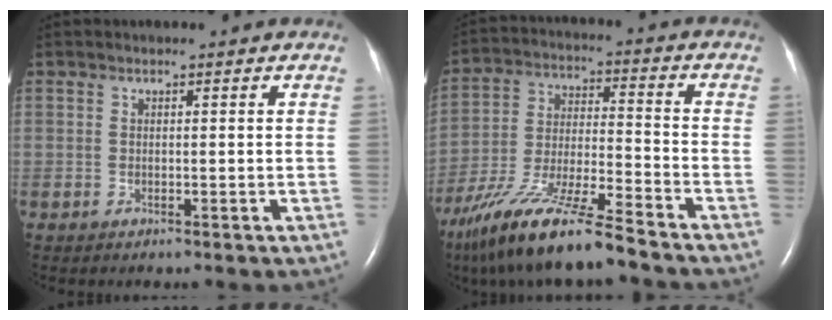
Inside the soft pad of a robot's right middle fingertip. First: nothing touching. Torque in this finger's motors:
{"motor_torque": [1.08, -1.06, 0.53, 0.16]}